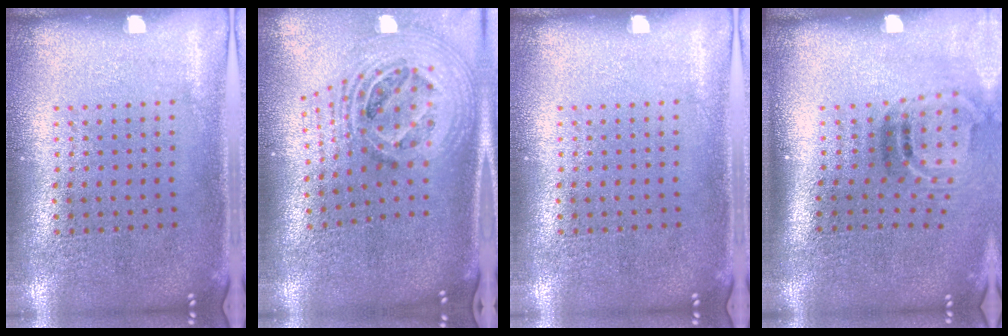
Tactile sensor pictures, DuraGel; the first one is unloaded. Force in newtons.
{"total": 2.8, "press": 1.9, "slide": 2.0}
{"total": 0.0}
{"total": 2.0, "press": 1.3, "slide": 1.6}